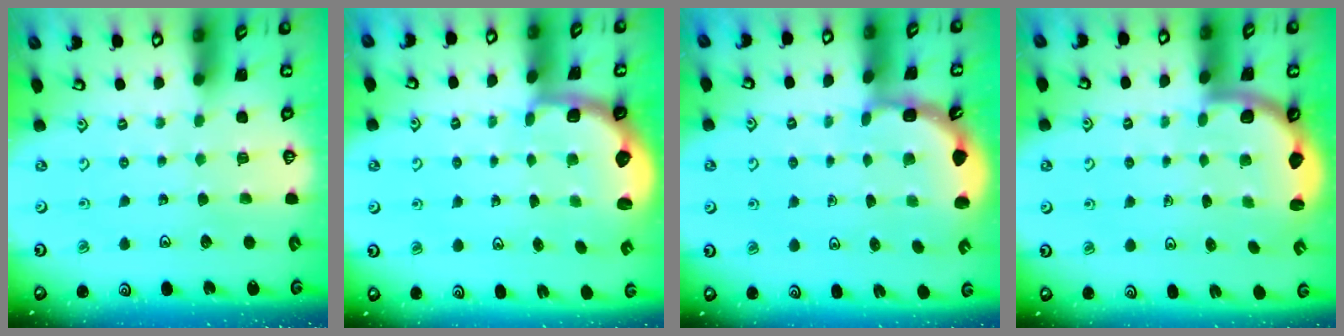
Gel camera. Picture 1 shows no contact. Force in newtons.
{"total": 2.6, "press": 2.0, "slide": 1.7}
{"total": 2.3, "press": 2.1, "slide": 0.9}
{"total": 2.6, "press": 2.5, "slide": 0.6}